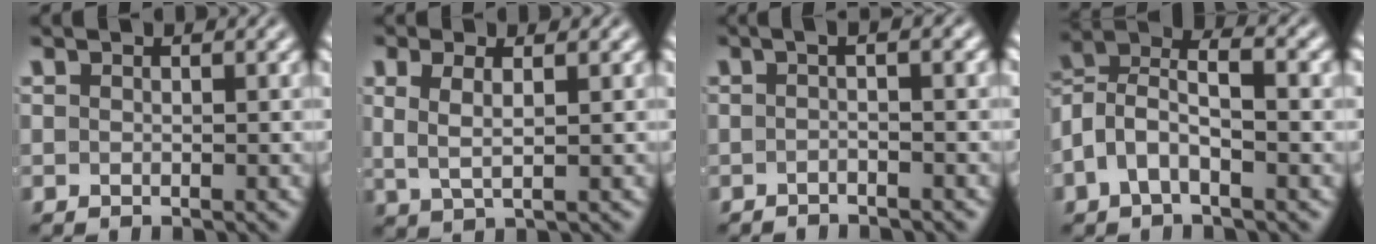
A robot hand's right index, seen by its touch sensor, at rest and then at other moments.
{"total": 3.2, "force": [0.8, 1.6, 2.7], "torque": [-0.058, -0.004, 0.019]}
{"total": 2.3, "force": [-0.8, -0.7, 2.0], "torque": [-0.020, 0.014, -0.022]}
{"total": 7.9, "force": [1.3, 5.6, 5.5], "torque": [-0.117, -0.006, 0.014]}